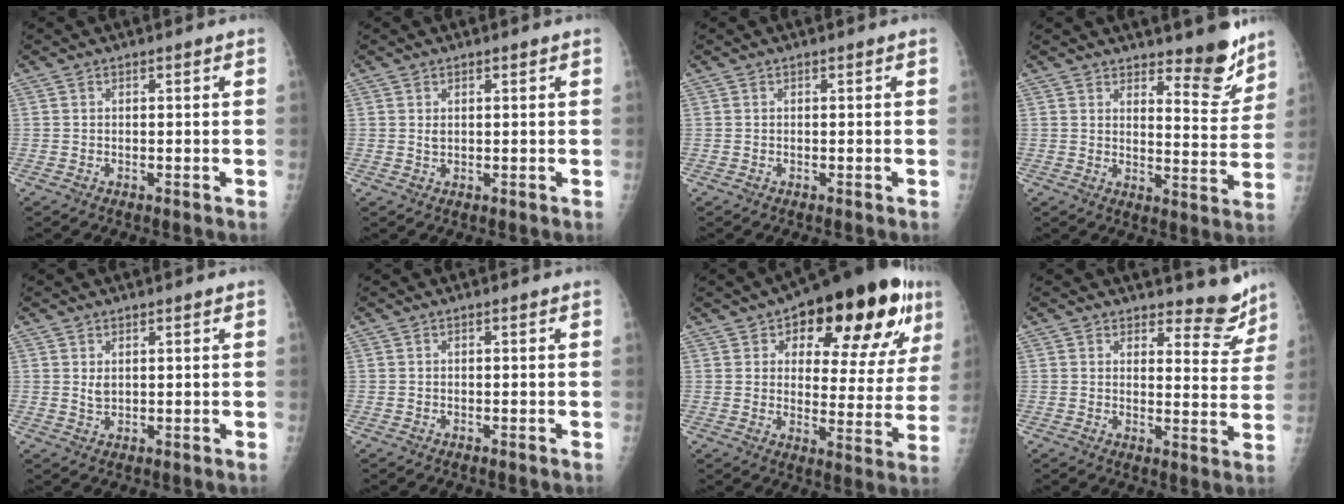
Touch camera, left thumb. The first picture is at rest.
{"total": 1.2, "force": [0.6, 0.7, 0.7], "torque": [-0.006, -0.005, 0.012]}
{"total": 0.0}
{"total": 8.9, "force": [7.2, 2.8, 4.5], "torque": [-0.025, -0.063, 0.107]}
{"total": 2.0, "force": [1.0, 1.2, 1.3], "torque": [-0.017, -0.009, 0.022]}
{"total": 0.0}
{"total": 24.0, "force": [12.2, 10.8, 17.6], "torque": [-0.191, -0.016, 0.171]}
{"total": 7.6, "force": [6.9, 2.9, 1.4], "torque": [0.016, -0.064, 0.078]}